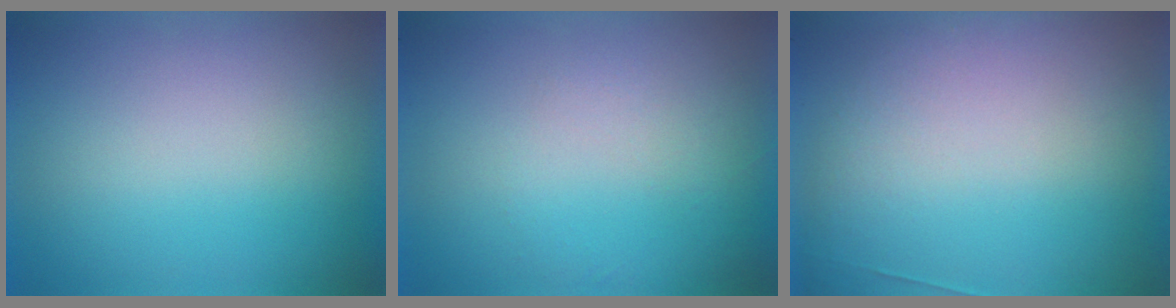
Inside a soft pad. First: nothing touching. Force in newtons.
{"total": 1.2}
{"total": 2.6}